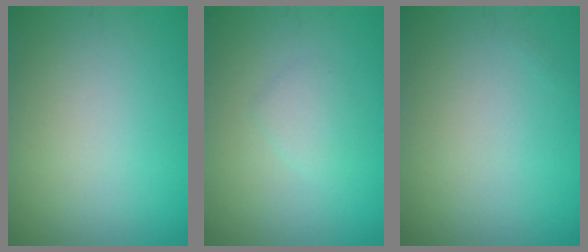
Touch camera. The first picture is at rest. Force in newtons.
{"total": 1.4, "press": 1.4, "slide": 0.1}
{"total": 0.0}